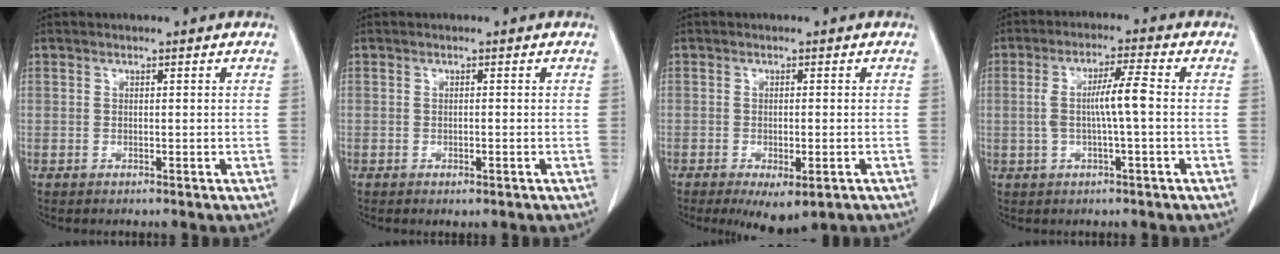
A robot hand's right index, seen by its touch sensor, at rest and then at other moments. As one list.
[{"total": 0.7, "force": [-0.2, 0.2, 0.6], "torque": [-0.012, -0.003, 0.002]}, {"total": 5.6, "force": [-3.0, 1.8, 4.4], "torque": [-0.061, -0.014, -0.035]}, {"total": 5.9, "force": [-0.1, 0.2, 5.9], "torque": [-0.113, 0.011, -0.002]}]